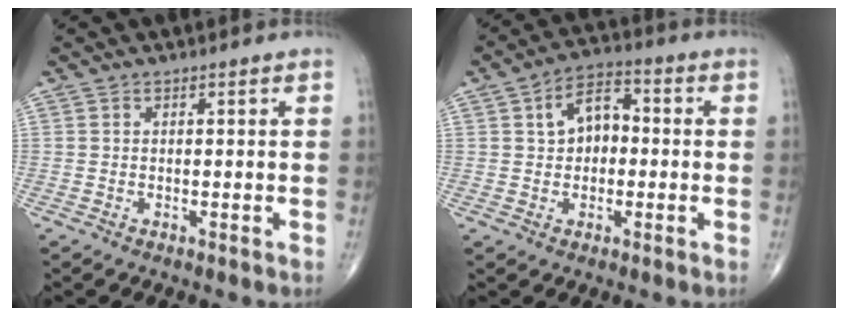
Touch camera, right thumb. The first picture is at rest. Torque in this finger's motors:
{"motor_torque": [0.11, 0.12, 0.51, 0.33, 0.05]}